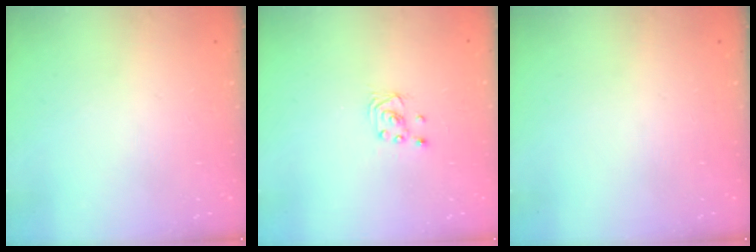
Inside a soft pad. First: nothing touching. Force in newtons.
{"total": 1.7, "press": 1.6, "slide": 0.1}
{"total": 0.0}